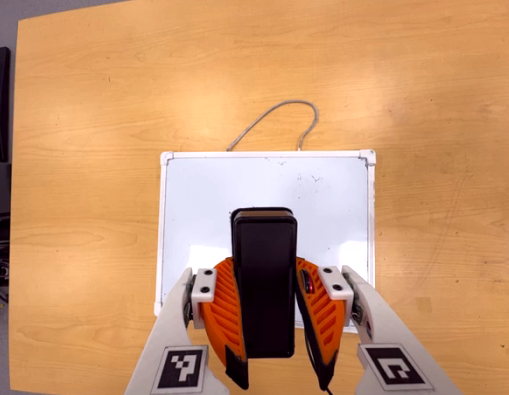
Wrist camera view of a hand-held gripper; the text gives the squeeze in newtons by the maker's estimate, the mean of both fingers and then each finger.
{"total": 7.1, "left": 5.8, "right": 8.3}